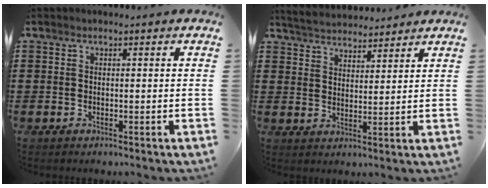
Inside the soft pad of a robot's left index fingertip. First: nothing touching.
{"total": 4.0, "force": [4.0, 0.6, 0.1], "torque": [-0.018, -0.015, 0.072]}